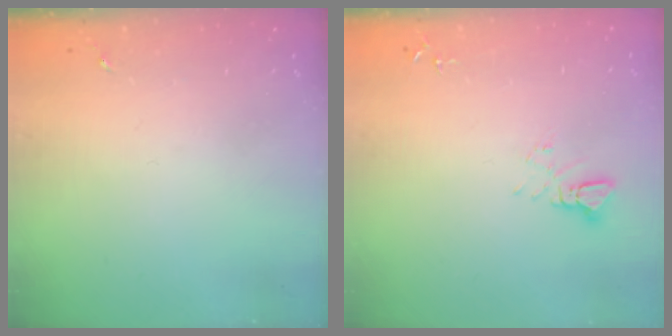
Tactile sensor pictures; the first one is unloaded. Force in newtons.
{"total": 3.3, "press": 3.3, "slide": 0.2}